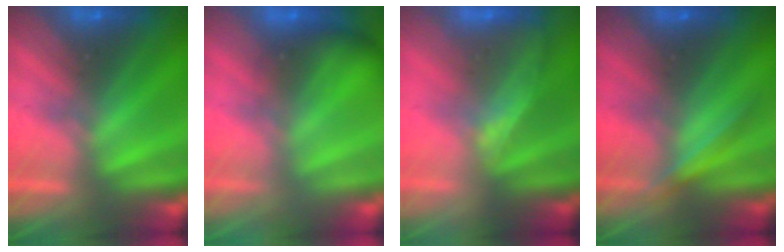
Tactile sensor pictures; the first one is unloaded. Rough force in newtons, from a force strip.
{"total": 1.9}
{"total": 2.1}
{"total": 2.0}